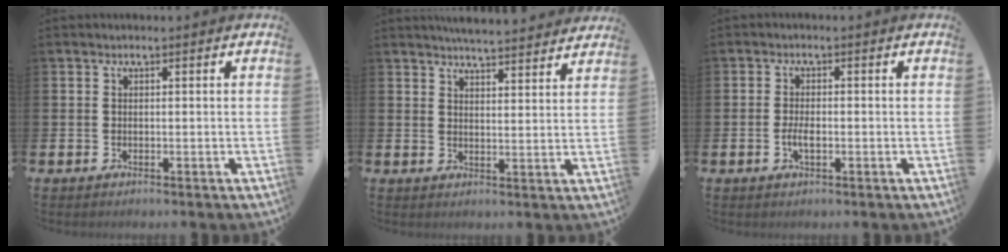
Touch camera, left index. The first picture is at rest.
{"total": 4.9, "force": [4.8, 0.0, 0.5], "torque": [-0.017, -0.029, 0.086]}
{"total": 2.2, "force": [-0.5, 0.9, 1.9], "torque": [-0.028, -0.002, -0.011]}